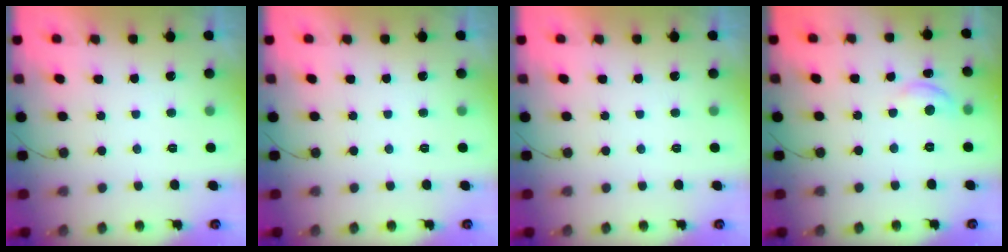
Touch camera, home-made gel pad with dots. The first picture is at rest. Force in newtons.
{"total": 0.0}
{"total": 0.0}
{"total": 6.9, "press": 6.9, "slide": 0.6}